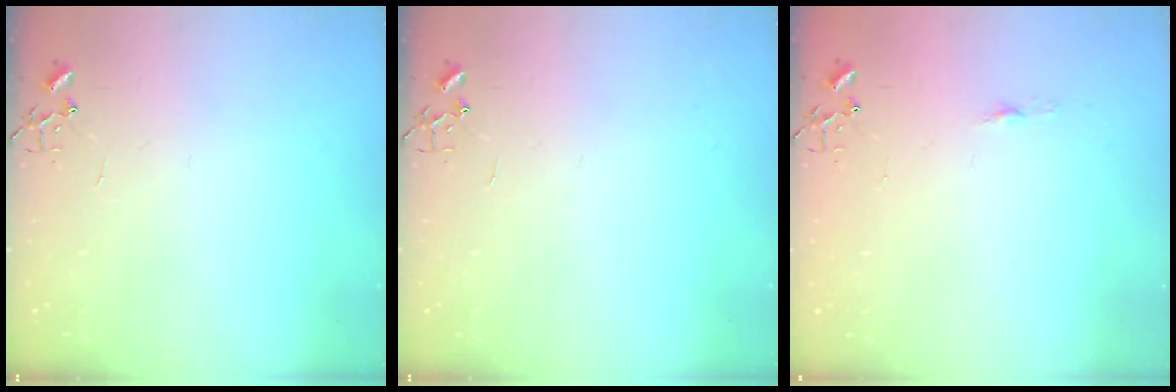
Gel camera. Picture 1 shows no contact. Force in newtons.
{"total": 0.0}
{"total": 3.7, "press": 3.6, "slide": 0.5}